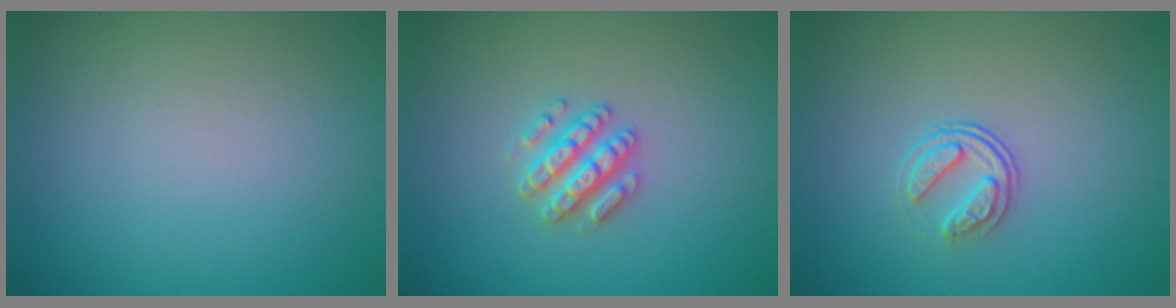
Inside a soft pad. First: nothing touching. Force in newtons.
{"total": 2.9, "press": 2.8, "slide": 0.5}
{"total": 2.3, "press": 1.7, "slide": 1.6}